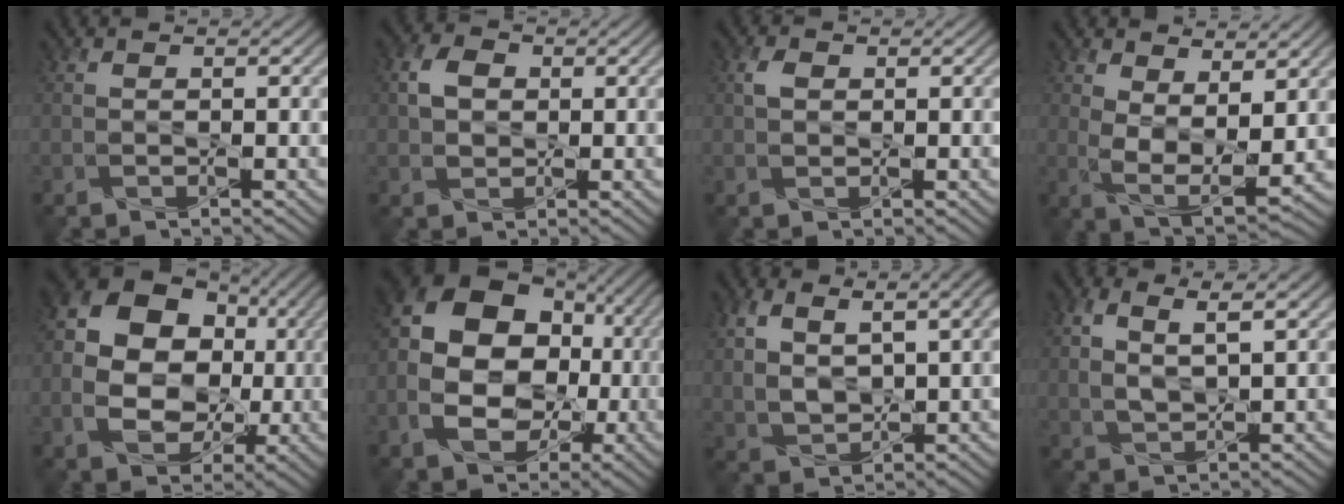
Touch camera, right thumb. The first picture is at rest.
{"total": 3.7, "force": [0.6, 2.9, 2.2], "torque": [-0.054, 0.005, 0.005]}
{"total": 1.8, "force": [0.4, 1.3, 1.1], "torque": [-0.026, 0.003, 0.006]}
{"total": 7.2, "force": [2.3, 3.7, 5.7], "torque": [-0.121, -0.011, 0.043]}
{"total": 12.8, "force": [0.3, 9.8, 8.3], "torque": [-0.157, -0.001, 0.001]}
{"total": 14.8, "force": [-1.6, 11.0, 9.8], "torque": [-0.173, -0.003, -0.033]}
{"total": 9.0, "force": [3.4, 4.6, 7.0], "torque": [-0.160, -0.001, 0.070]}
{"total": 5.4, "force": [2.2, 2.2, 4.4], "torque": [-0.092, -0.004, 0.046]}